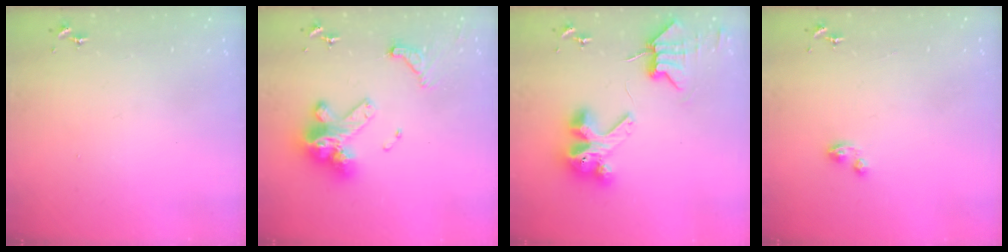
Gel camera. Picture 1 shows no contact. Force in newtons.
{"total": 17.1, "press": 17.0, "slide": 1.9}
{"total": 8.8, "press": 8.7, "slide": 1.2}
{"total": 2.9, "press": 2.9, "slide": 0.3}